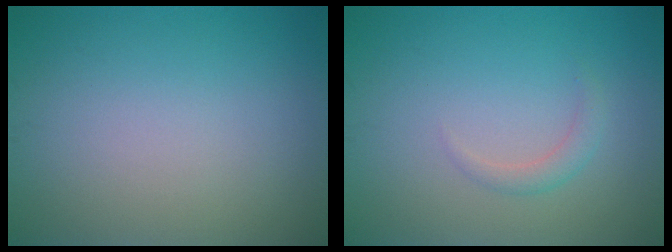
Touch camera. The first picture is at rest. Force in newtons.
{"total": 1.2, "press": 1.2, "slide": 0.1}